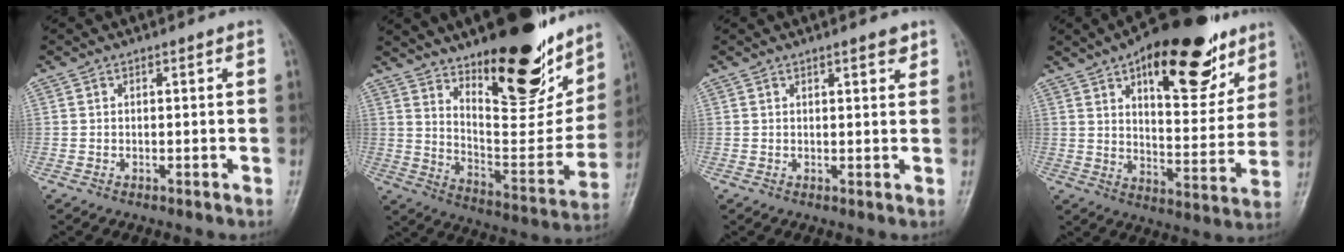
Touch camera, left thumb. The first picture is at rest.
{"total": 26.3, "force": [16.8, 9.9, 17.7], "torque": [-0.207, -0.092, 0.261]}
{"total": 2.5, "force": [1.7, 0.7, 1.7], "torque": [-0.016, -0.008, 0.021]}
{"total": 23.6, "force": [13.3, 10.1, 16.6], "torque": [-0.192, -0.042, 0.201]}